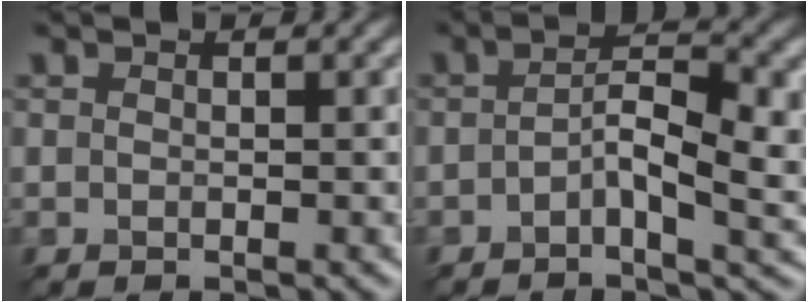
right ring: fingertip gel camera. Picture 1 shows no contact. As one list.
[{"total": 4.8, "force": [-1.1, 0.8, 4.5], "torque": [-0.095, 0.005, -0.013]}]